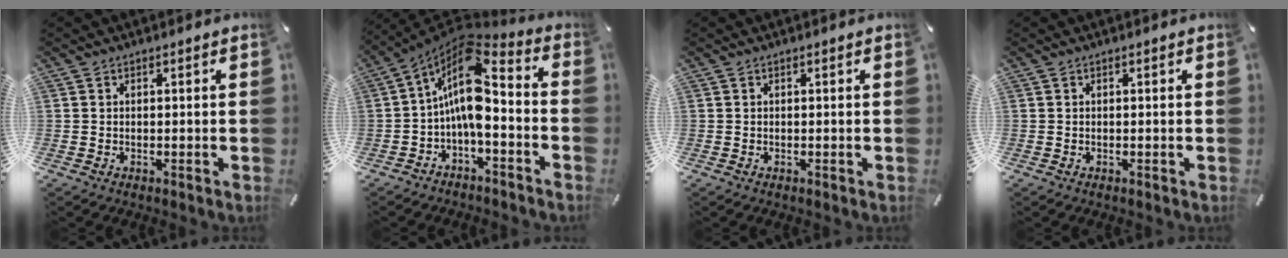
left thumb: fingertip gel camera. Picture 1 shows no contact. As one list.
[{"total": 12.7, "force": [-0.1, 6.3, 11.0], "torque": [-0.211, -0.021, -0.004]}, {"total": 0.0}, {"total": 0.0}]